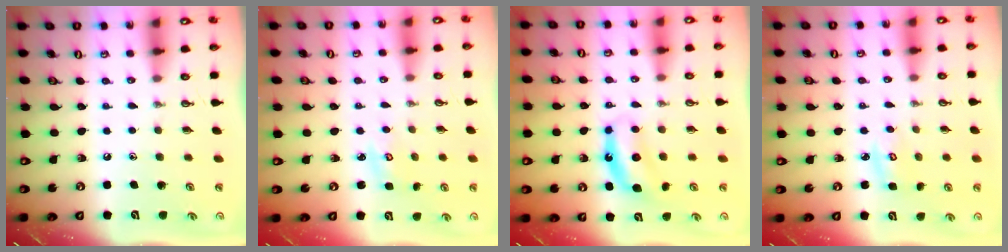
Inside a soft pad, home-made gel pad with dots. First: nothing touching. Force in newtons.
{"total": 2.7, "press": 2.7, "slide": 0.3}
{"total": 7.4, "press": 7.4, "slide": 0.4}
{"total": 3.2, "press": 3.2, "slide": 0.1}